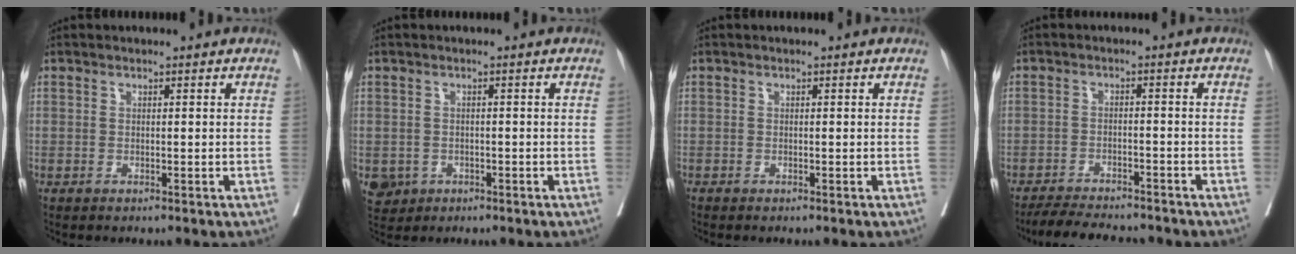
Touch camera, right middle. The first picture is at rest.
{"total": 3.7, "force": [-1.7, 3.3, 0.7], "torque": [-0.008, 0.003, -0.023]}
{"total": 0.0}
{"total": 9.8, "force": [-9.0, 1.6, 3.5], "torque": [-0.050, -0.006, -0.131]}